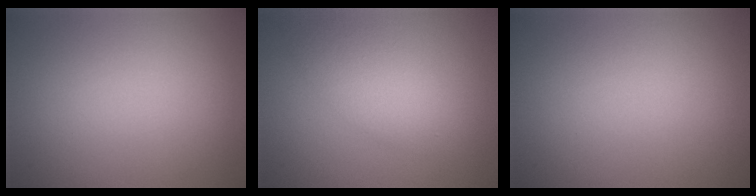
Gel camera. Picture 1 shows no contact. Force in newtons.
{"total": 3.8, "press": 3.8, "slide": 0.2}
{"total": 0.0}